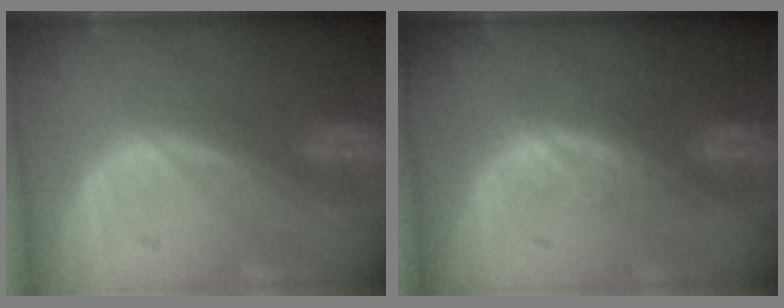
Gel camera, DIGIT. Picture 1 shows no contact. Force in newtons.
{"total": 2.8, "press": 2.8, "slide": 0.3}